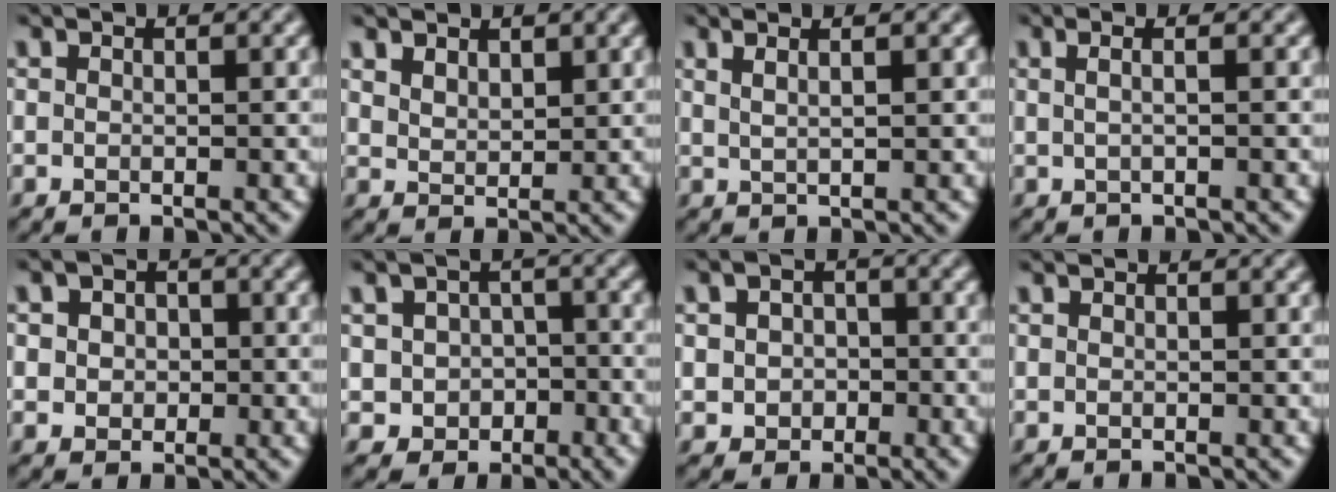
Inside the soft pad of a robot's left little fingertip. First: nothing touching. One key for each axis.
{"total": 2.1, "fx": 1.5, "fy": 1.2, "fz": 0.9, "tx": -0.028, "ty": -0.006, "tz": 0.032}
{"total": 2.5, "fx": 1.4, "fy": 0.7, "fz": 2.0, "tx": -0.014, "ty": 0.006, "tz": 0.004}
{"total": 2.2, "fx": 0.9, "fy": 0.8, "fz": 1.9, "tx": -0.028, "ty": 0.017, "tz": -0.005}
{"total": 5.0, "fx": 1.2, "fy": 4.0, "fz": 2.8, "tx": -0.046, "ty": 0.026, "tz": -0.010}
{"total": 3.6, "fx": -1.0, "fy": 3.2, "fz": 1.4, "tx": -0.008, "ty": 0.002, "tz": -0.026}
{"total": 3.3, "fx": -0.4, "fy": 2.8, "fz": 1.7, "tx": -0.018, "ty": 0.009, "tz": -0.022}
{"total": 0.0}